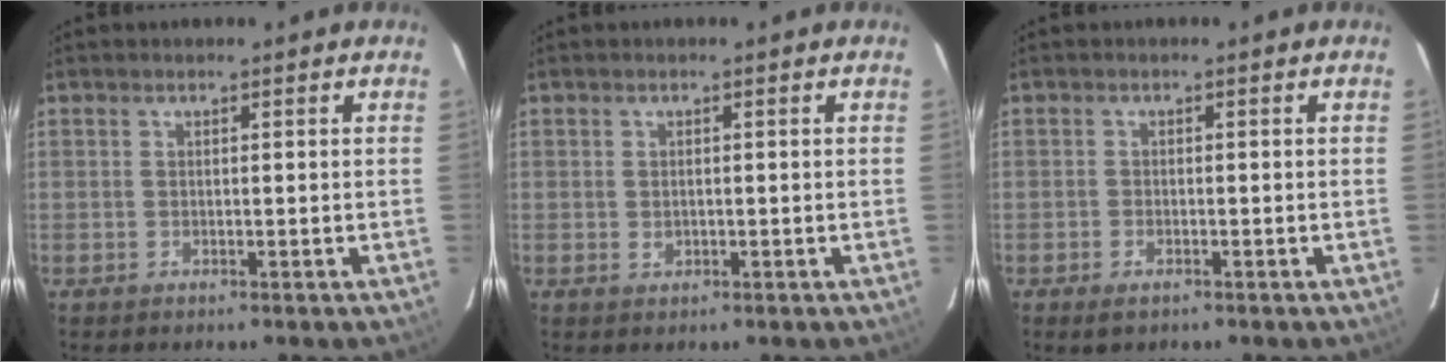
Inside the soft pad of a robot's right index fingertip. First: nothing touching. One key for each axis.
{"total": 1.1, "fx": 0.0, "fy": 1.0, "fz": 0.6, "tx": -0.010, "ty": 0.001, "tz": 0.001}
{"total": 2.3, "fx": -1.4, "fy": 1.3, "fz": 1.3, "tx": -0.025, "ty": -0.009, "tz": -0.025}